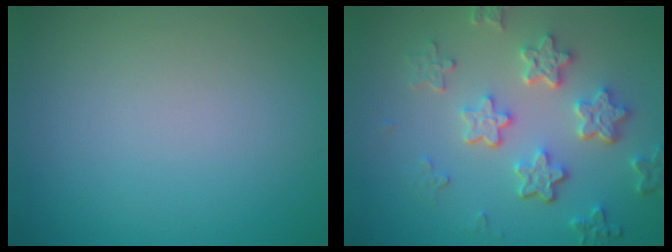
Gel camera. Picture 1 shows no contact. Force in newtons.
{"total": 5.2, "press": 4.1, "slide": 3.2}